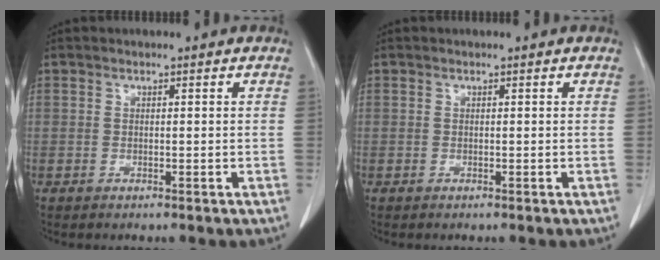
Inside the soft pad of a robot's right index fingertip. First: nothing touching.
{"total": 0.0}